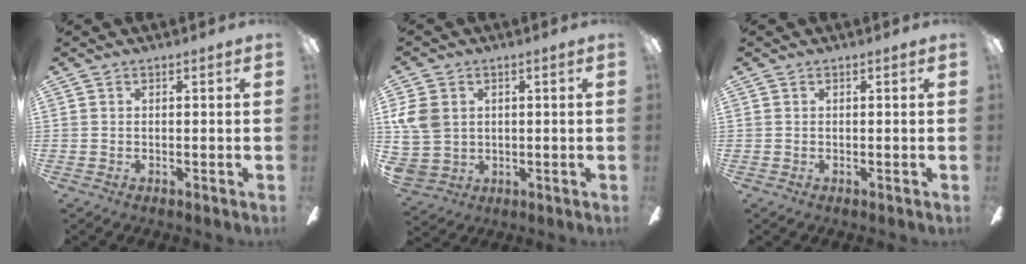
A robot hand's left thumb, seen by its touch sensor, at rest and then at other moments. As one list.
[{"total": 9.6, "force": [2.1, 7.9, 4.9], "torque": [-0.128, 0.009, 0.044]}, {"total": 0.0}]